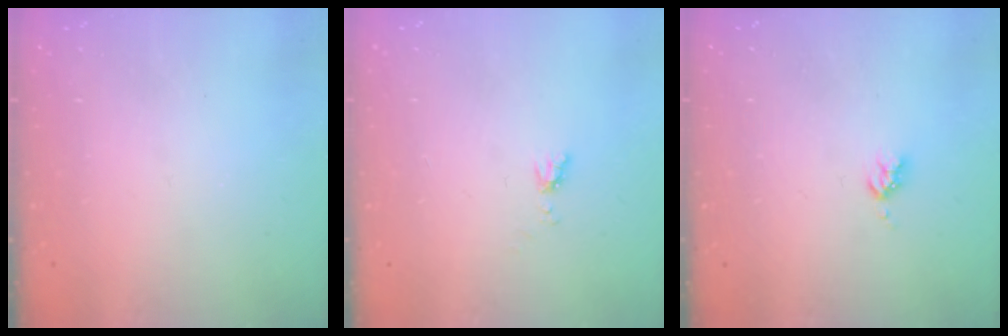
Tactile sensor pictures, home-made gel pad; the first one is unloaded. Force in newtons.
{"total": 4.2, "press": 4.1, "slide": 0.8}
{"total": 3.2, "press": 3.2, "slide": 0.5}